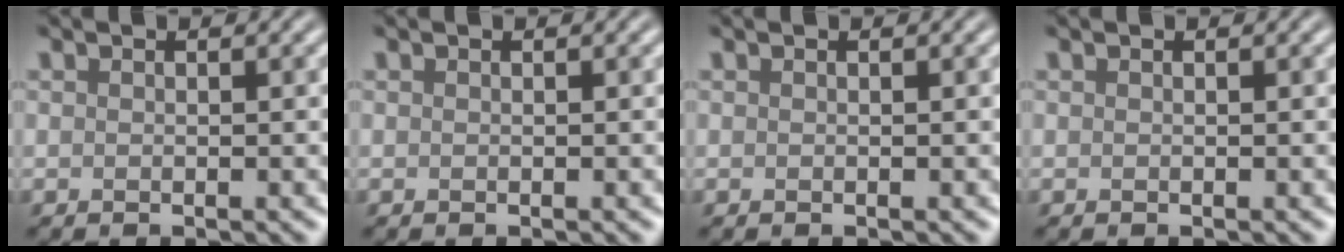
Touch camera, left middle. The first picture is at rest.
{"total": 0.0}
{"total": 0.0}
{"total": 0.0}